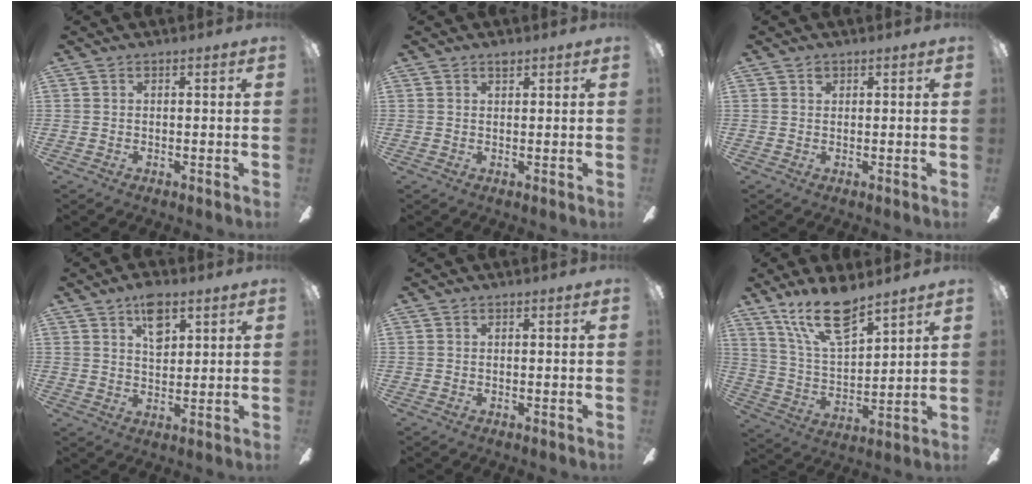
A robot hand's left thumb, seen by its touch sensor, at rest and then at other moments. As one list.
[{"total": 1.4, "force": [1.2, 0.7, 0.5], "torque": [0.006, -0.008, 0.019]}, {"total": 1.0, "force": [0.7, 0.6, 0.3], "torque": [0.000, -0.004, 0.012]}, {"total": 7.8, "force": [4.4, 4.2, 4.9], "torque": [-0.067, -0.013, 0.076]}, {"total": 0.0}, {"total": 19.1, "force": [13.5, 7.0, 11.6], "torque": [-0.244, -0.080, 0.241]}]